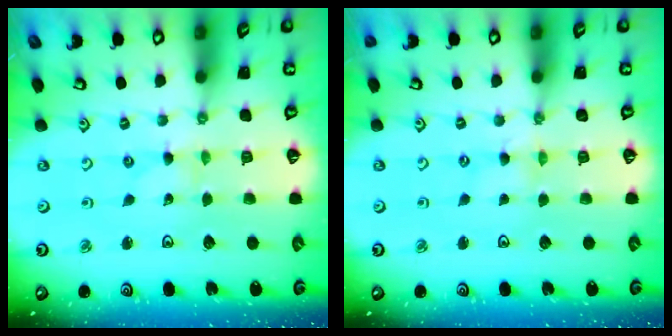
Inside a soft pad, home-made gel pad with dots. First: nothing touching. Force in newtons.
{"total": 0.0}